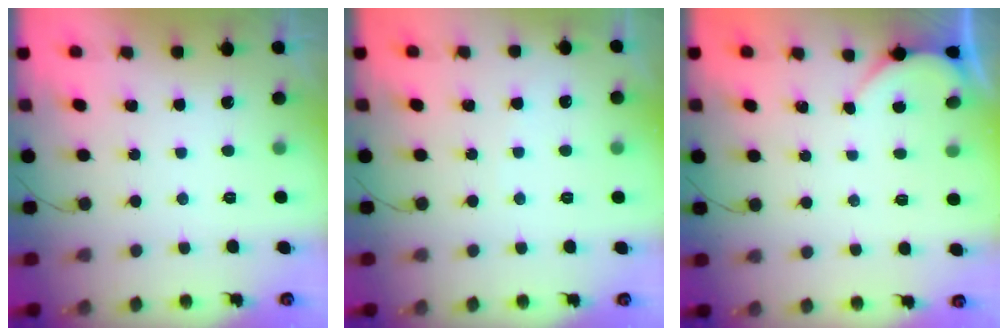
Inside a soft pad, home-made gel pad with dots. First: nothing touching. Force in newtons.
{"total": 2.7, "press": 2.7, "slide": 0.3}
{"total": 2.1, "press": 2.1, "slide": 0.2}